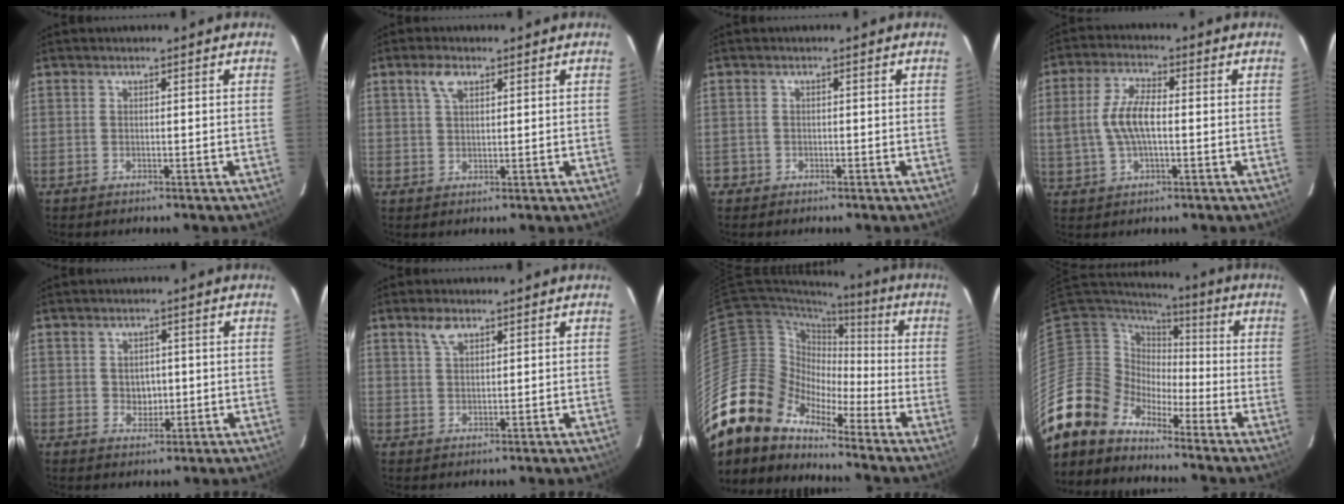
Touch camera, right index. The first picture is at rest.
{"total": 3.4, "force": [1.8, 1.7, 2.3], "torque": [-0.045, 0.008, 0.035]}
{"total": 1.7, "force": [-0.8, 1.4, -0.1], "torque": [-0.003, 0.007, -0.011]}
{"total": 8.2, "force": [-0.4, 3.6, 7.3], "torque": [-0.149, 0.008, -0.003]}
{"total": 3.3, "force": [0.0, 2.8, 1.7], "torque": [-0.027, 0.003, 0.004]}
{"total": 3.1, "force": [2.0, 1.4, 1.8], "torque": [-0.035, 0.006, 0.040]}
{"total": 16.2, "force": [-13.1, 8.6, 4.3], "torque": [-0.092, 0.014, -0.256]}
{"total": 11.3, "force": [-9.1, 6.7, 1.0], "torque": [-0.049, 0.028, -0.192]}